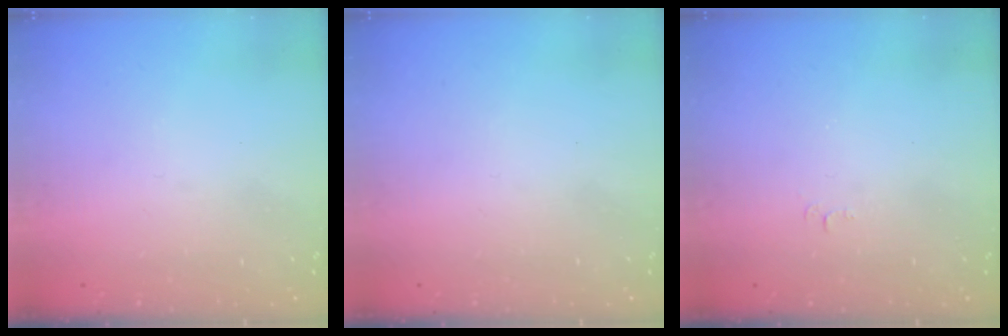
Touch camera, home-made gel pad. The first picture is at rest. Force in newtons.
{"total": 1.7, "press": 1.6, "slide": 0.1}
{"total": 4.0, "press": 3.9, "slide": 0.3}